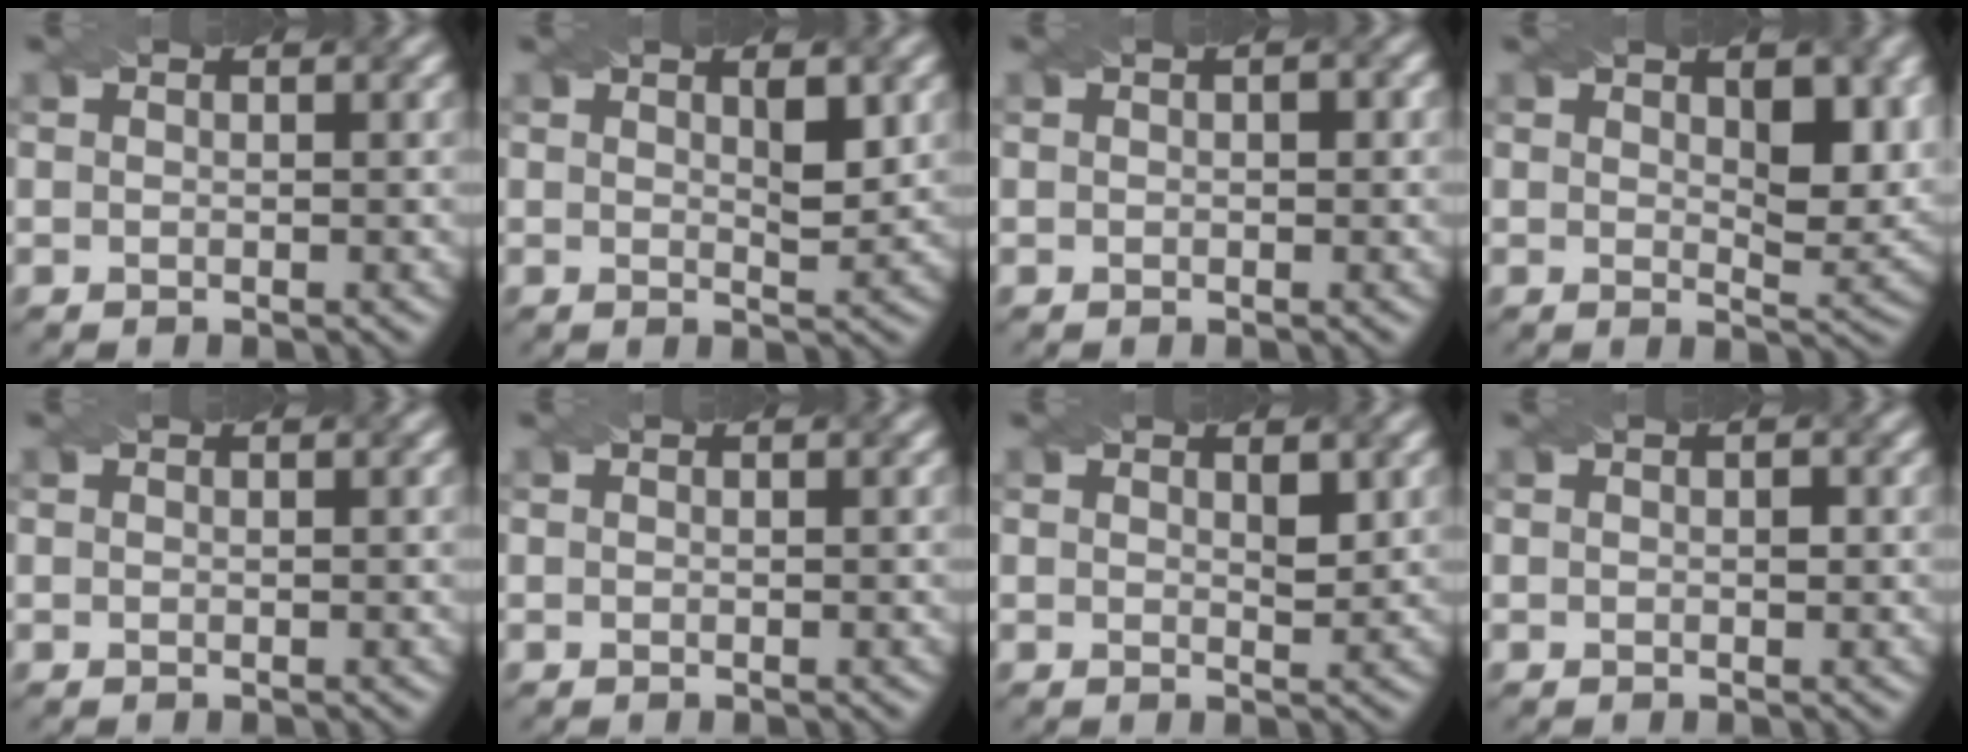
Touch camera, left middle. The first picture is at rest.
{"total": 2.2, "force": [0.9, 0.5, 1.9], "torque": [-0.028, -0.006, 0.017]}
{"total": 0.8, "force": [0.1, 0.4, 0.7], "torque": [-0.009, 0.001, 0.001]}
{"total": 5.4, "force": [1.7, 2.4, 4.6], "torque": [-0.061, -0.008, 0.033]}
{"total": 0.0}
{"total": 0.0}
{"total": 1.3, "force": [0.6, 0.5, 1.0], "torque": [-0.015, -0.006, 0.012]}
{"total": 0.6, "force": [0.0, 0.3, 0.5], "torque": [-0.006, 0.001, 0.000]}